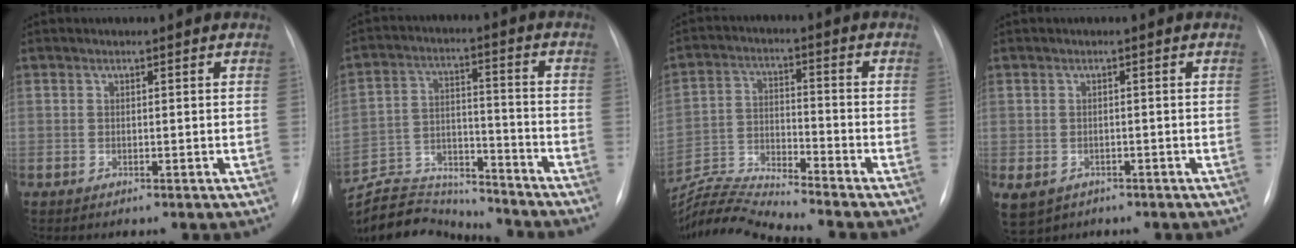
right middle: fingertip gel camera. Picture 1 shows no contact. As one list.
[{"total": 14.5, "force": [-14.3, 1.8, 1.4], "torque": [-0.025, 0.028, -0.231]}, {"total": 10.3, "force": [-9.9, -2.3, 1.3], "torque": [-0.036, 0.002, -0.188]}, {"total": 9.3, "force": [-5.0, 7.2, 3.0], "torque": [-0.087, -0.002, -0.062]}]